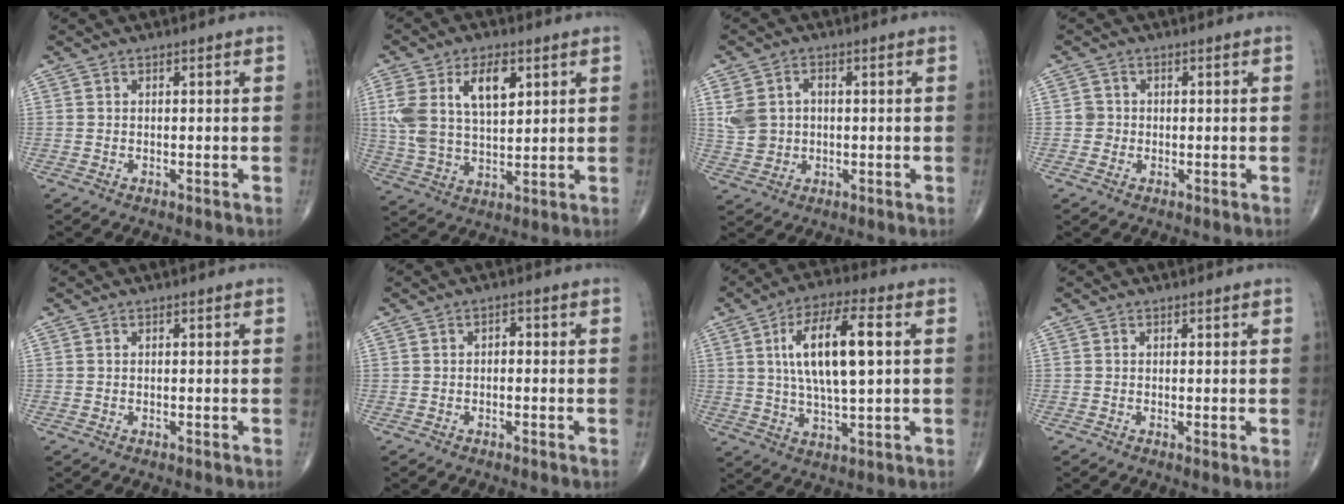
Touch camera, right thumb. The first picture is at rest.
{"total": 13.3, "force": [4.8, 6.9, 10.3], "torque": [-0.194, -0.008, 0.096]}
{"total": 6.7, "force": [0.9, 5.4, 3.8], "torque": [-0.062, 0.006, 0.024]}
{"total": 1.8, "force": [-0.2, 1.7, 0.1], "torque": [0.011, 0.007, -0.008]}
{"total": 0.0}
{"total": 1.3, "force": [-0.2, 0.9, 1.0], "torque": [-0.003, 0.007, -0.009]}
{"total": 14.5, "force": [2.8, 4.8, 13.4], "torque": [-0.237, 0.006, 0.047]}
{"total": 1.0, "force": [0.0, 0.1, 1.0], "torque": [-0.020, -0.004, -0.002]}